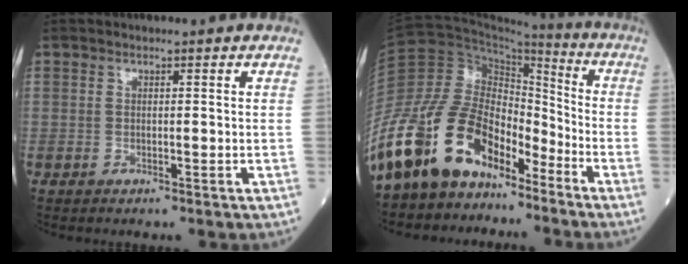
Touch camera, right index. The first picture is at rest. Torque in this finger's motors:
{"motor_torque": [1.73, -0.41, 0.66, 0.16]}